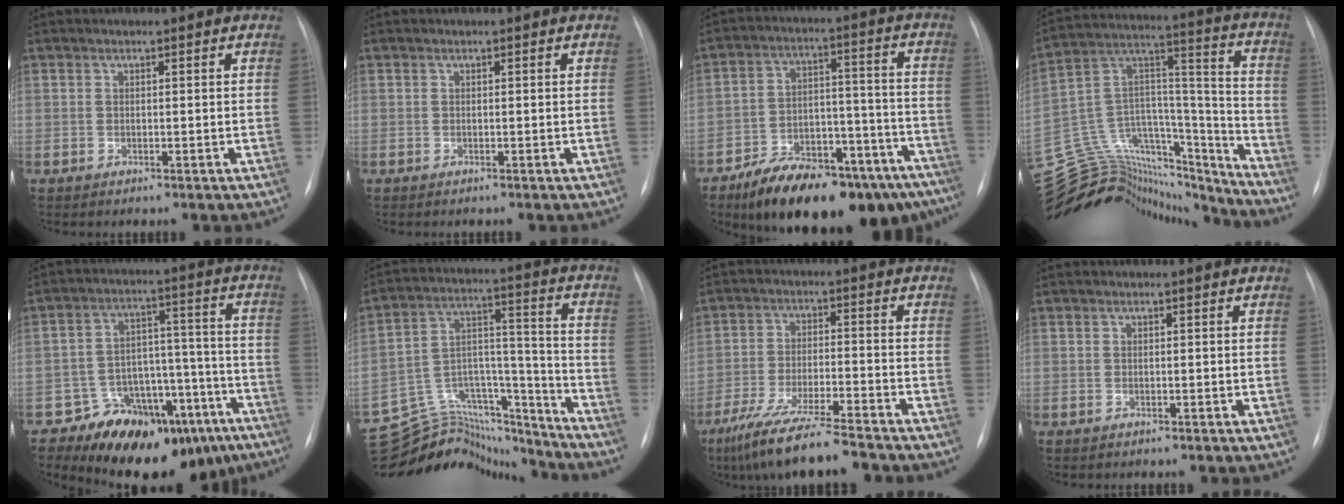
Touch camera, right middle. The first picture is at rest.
{"total": 0.0}
{"total": 22.4, "force": [-16.9, 7.5, 12.6], "torque": [-0.137, 0.027, -0.246]}
{"total": 32.8, "force": [-29.7, 9.9, 9.7], "torque": [-0.198, 0.030, -0.447]}
{"total": 18.6, "force": [-13.2, 8.8, 9.8], "torque": [-0.079, 0.064, -0.176]}
{"total": 21.2, "force": [-20.1, 5.5, 3.7], "torque": [-0.084, 0.055, -0.314]}
{"total": 12.3, "force": [-10.0, 0.5, 7.2], "torque": [-0.129, -0.039, -0.167]}
{"total": 0.0}